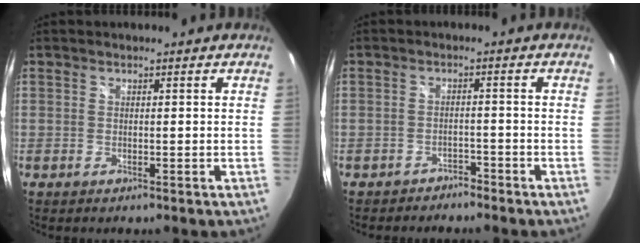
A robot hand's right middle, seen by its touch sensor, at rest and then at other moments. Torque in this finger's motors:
{"motor_torque": [-0.13, -0.18, -0.07, -0.01]}